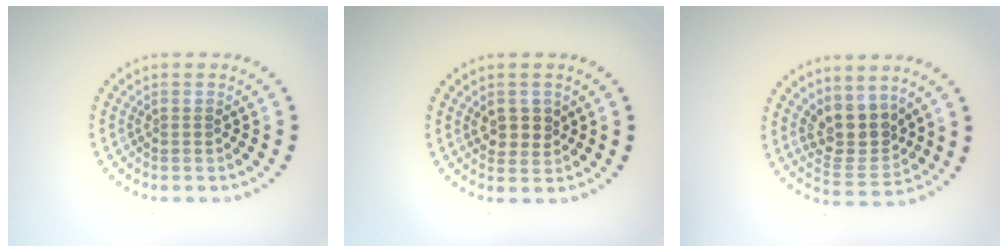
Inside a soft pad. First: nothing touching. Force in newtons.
{"total": 2.0, "press": 2.0, "slide": 0.6}
{"total": 4.0, "press": 3.5, "slide": 1.9}